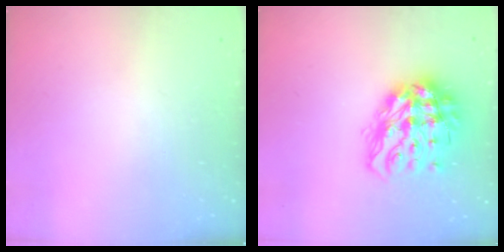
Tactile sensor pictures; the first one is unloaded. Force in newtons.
{"total": 17.9, "press": 17.8, "slide": 1.8}